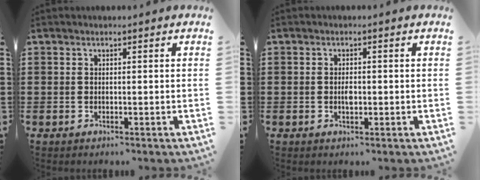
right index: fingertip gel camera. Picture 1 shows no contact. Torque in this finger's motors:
{"motor_torque": [0.52, -0.03, 0.05, 0.02]}